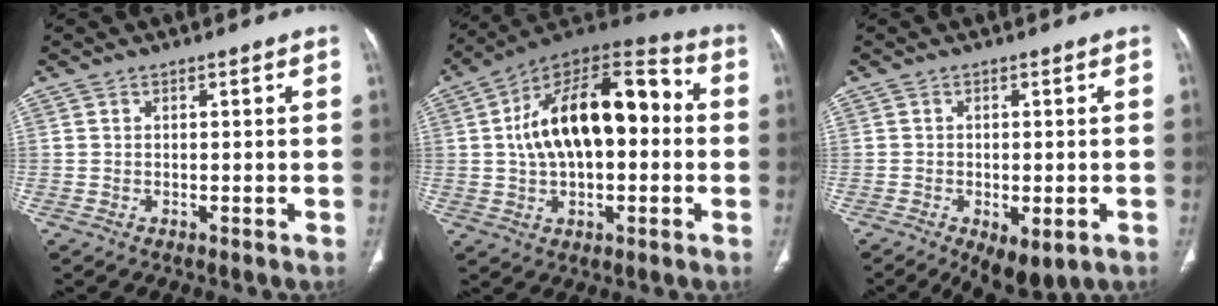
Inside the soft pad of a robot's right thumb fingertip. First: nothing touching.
{"total": 21.5, "force": [1.6, 11.4, 18.2], "torque": [-0.279, 0.040, 0.018]}
{"total": 8.6, "force": [-4.1, 4.1, 6.3], "torque": [-0.088, -0.002, -0.054]}